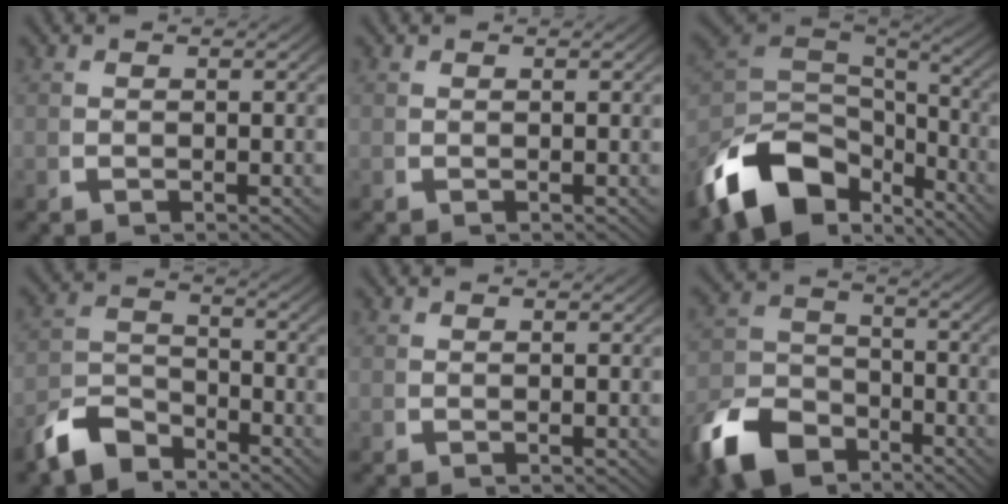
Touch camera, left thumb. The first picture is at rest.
{"total": 0.0}
{"total": 13.6, "force": [-3.3, 9.2, 9.5], "torque": [-0.217, -0.037, -0.039]}
{"total": 5.7, "force": [-3.9, 3.3, 2.4], "torque": [-0.034, -0.015, -0.068]}
{"total": 0.0}
{"total": 9.9, "force": [-5.5, 6.7, 4.8], "torque": [-0.086, -0.037, -0.084]}